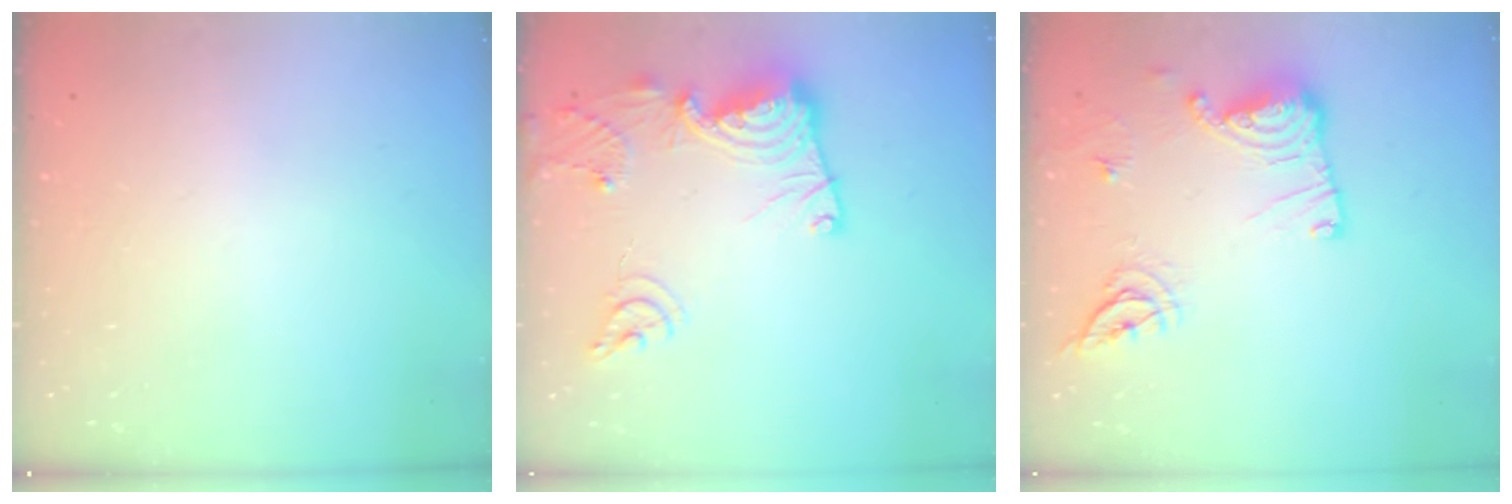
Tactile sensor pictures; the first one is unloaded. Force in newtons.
{"total": 16.7, "press": 16.7, "slide": 1.2}
{"total": 14.9, "press": 14.9, "slide": 0.4}